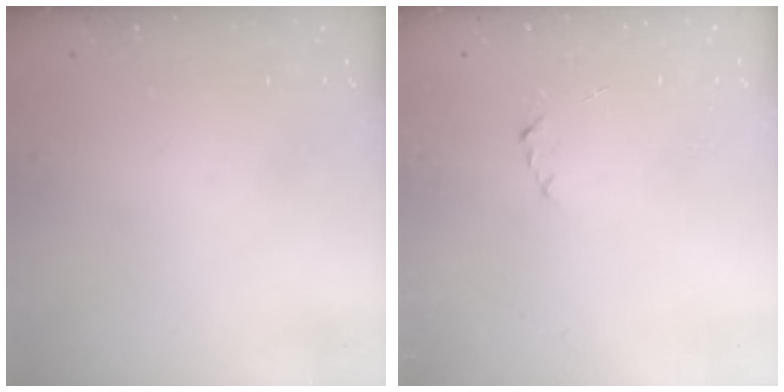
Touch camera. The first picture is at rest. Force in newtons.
{"total": 2.2, "press": 2.1, "slide": 0.3}